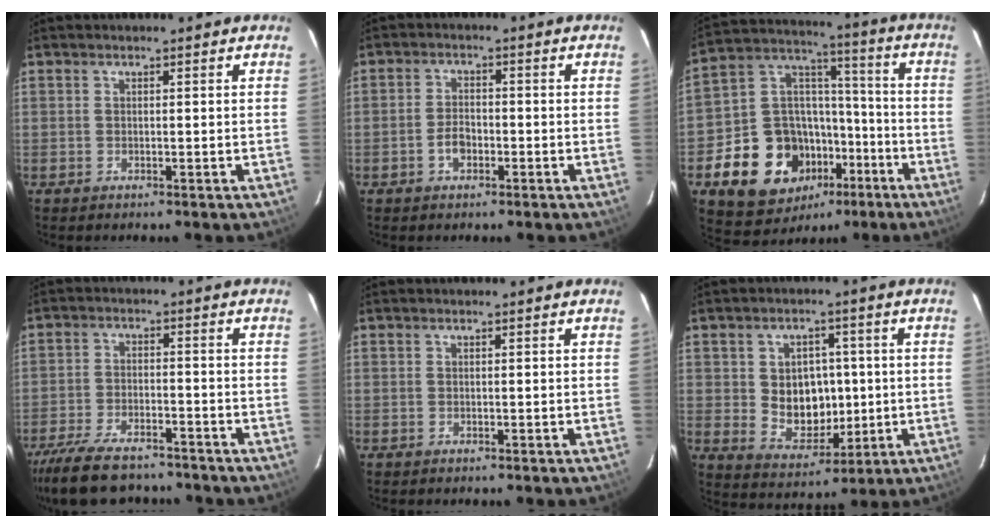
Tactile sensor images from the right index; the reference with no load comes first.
{"total": 3.4, "force": [-1.5, 2.1, 2.1], "torque": [-0.042, 0.007, -0.026]}
{"total": 19.5, "force": [-8.7, 15.3, 8.5], "torque": [-0.189, 0.057, -0.110]}
{"total": 15.7, "force": [-12.9, 5.5, 7.1], "torque": [-0.163, -0.018, -0.209]}
{"total": 0.0}
{"total": 9.4, "force": [0.1, 7.7, 5.4], "torque": [-0.108, 0.006, 0.023]}